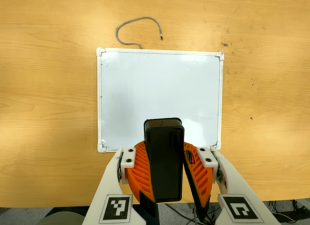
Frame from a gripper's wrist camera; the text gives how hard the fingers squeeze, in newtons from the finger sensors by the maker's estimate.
{"total": 10.8, "left": 11.0, "right": 10.6}